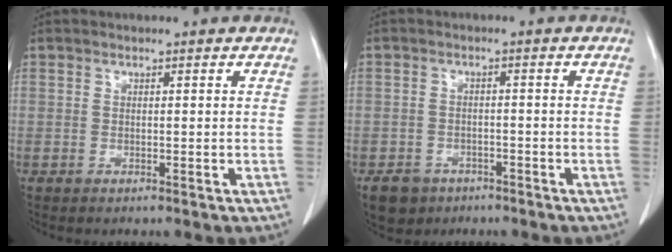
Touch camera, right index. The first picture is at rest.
{"total": 4.4, "force": [-3.0, 3.1, 0.8], "torque": [-0.018, 0.005, -0.045]}